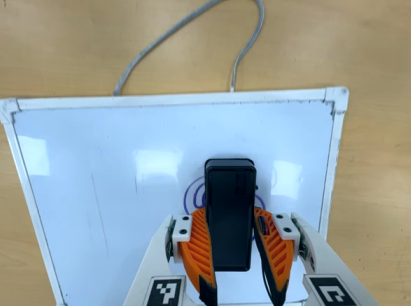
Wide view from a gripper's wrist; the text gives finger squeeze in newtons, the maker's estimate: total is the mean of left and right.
{"total": 12.1, "left": 11.9, "right": 12.2}